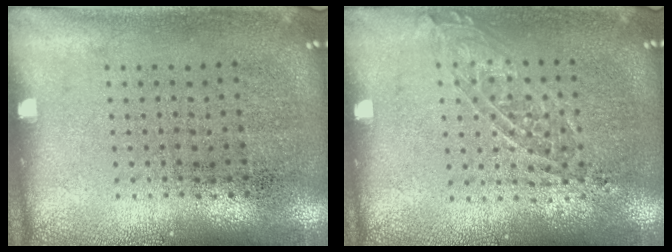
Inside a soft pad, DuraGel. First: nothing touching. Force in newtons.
{"total": 1.2, "press": 1.1, "slide": 0.5}